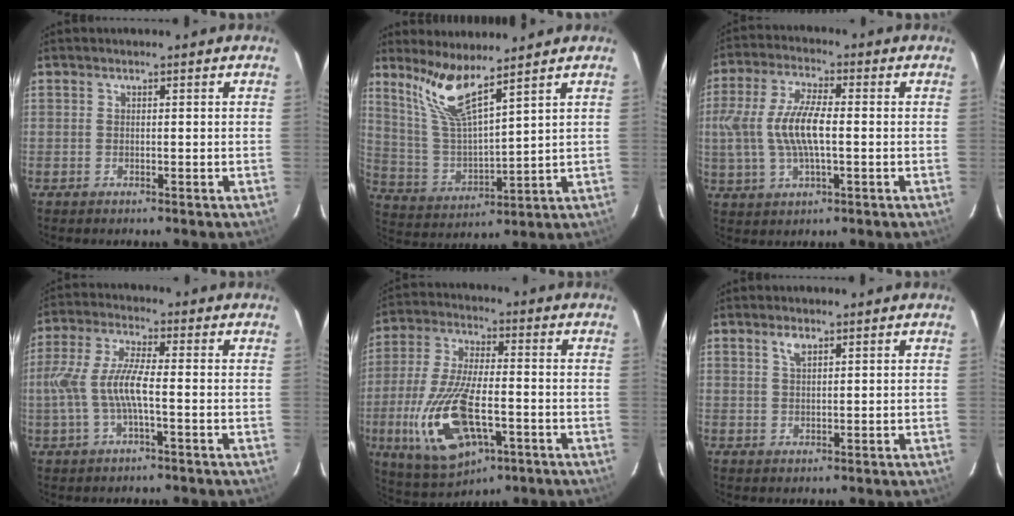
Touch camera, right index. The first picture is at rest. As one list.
[{"total": 10.2, "force": [7.7, 0.9, 6.7], "torque": [-0.129, -0.006, 0.164]}, {"total": 11.3, "force": [-0.5, 4.1, 10.6], "torque": [-0.220, 0.004, -0.007]}, {"total": 8.6, "force": [-1.7, 1.6, 8.3], "torque": [-0.181, 0.003, -0.029]}, {"total": 18.1, "force": [-5.8, 7.8, 15.3], "torque": [-0.333, -0.022, -0.095]}, {"total": 2.2, "force": [1.4, 0.9, 1.5], "torque": [-0.027, 0.005, 0.026]}]